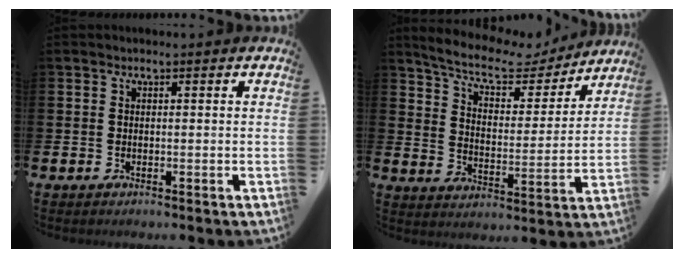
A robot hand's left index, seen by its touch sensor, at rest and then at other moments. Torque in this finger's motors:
{"motor_torque": [1.08, -1.06, 0.51, 0.15]}